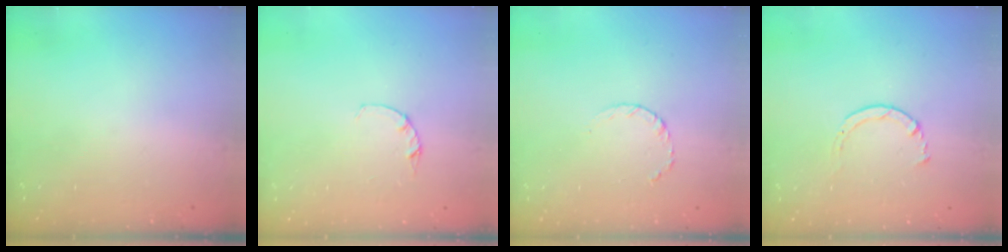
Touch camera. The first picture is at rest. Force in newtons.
{"total": 1.2, "press": 1.1, "slide": 0.3}
{"total": 3.5, "press": 3.5, "slide": 0.4}
{"total": 2.0, "press": 1.9, "slide": 0.3}